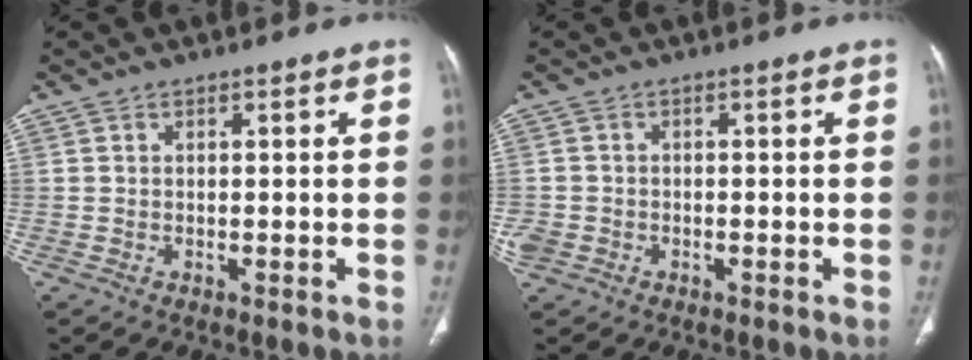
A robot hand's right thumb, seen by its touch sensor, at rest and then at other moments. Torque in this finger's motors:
{"motor_torque": [-0.29, 0.07, 0.09, 0.01, 0.09]}